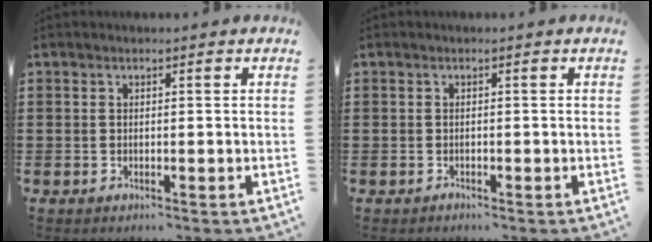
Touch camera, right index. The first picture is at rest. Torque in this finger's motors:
{"motor_torque": [1.07, 1.07, -1.06, -0.21]}